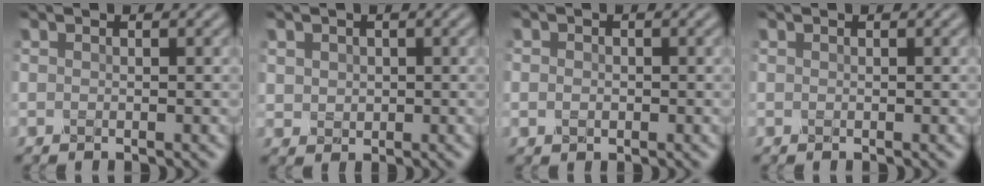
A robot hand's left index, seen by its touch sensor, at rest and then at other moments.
{"total": 1.5, "force": [0.4, 1.3, 0.5], "torque": [-0.009, -0.005, 0.011]}
{"total": 1.2, "force": [-0.2, 1.0, 0.6], "torque": [-0.010, -0.002, -0.006]}
{"total": 0.0}